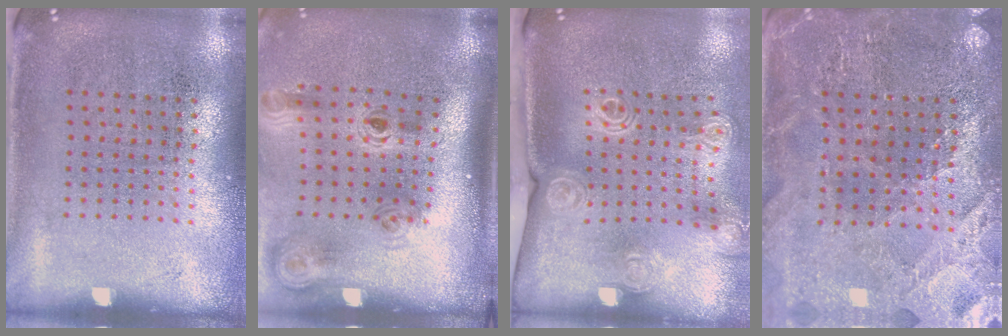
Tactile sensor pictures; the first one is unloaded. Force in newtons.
{"total": 1.8, "press": 1.3, "slide": 1.3}
{"total": 2.0, "press": 1.6, "slide": 1.3}
{"total": 2.7, "press": 2.7, "slide": 0.3}